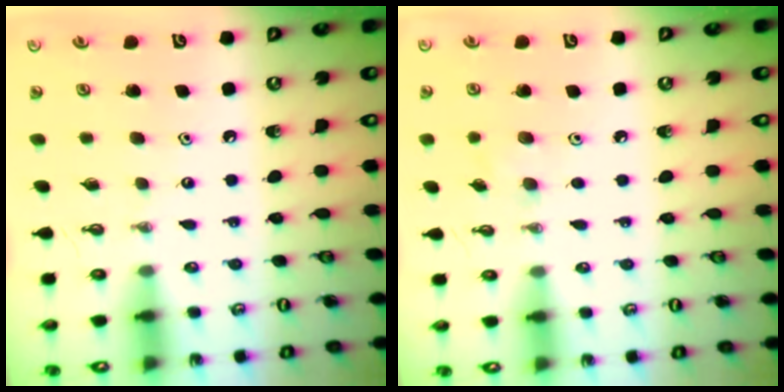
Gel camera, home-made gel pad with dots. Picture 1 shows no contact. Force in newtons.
{"total": 6.2, "press": 5.7, "slide": 2.7}